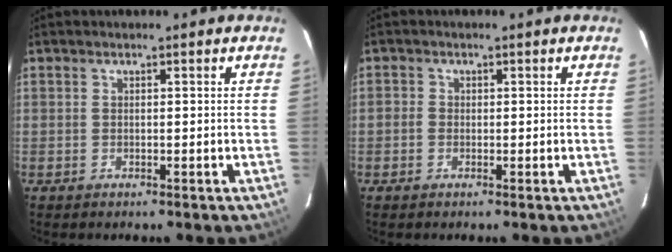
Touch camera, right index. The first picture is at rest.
{"total": 1.2, "force": [-0.6, 1.1, 0.3], "torque": [-0.005, 0.000, -0.015]}